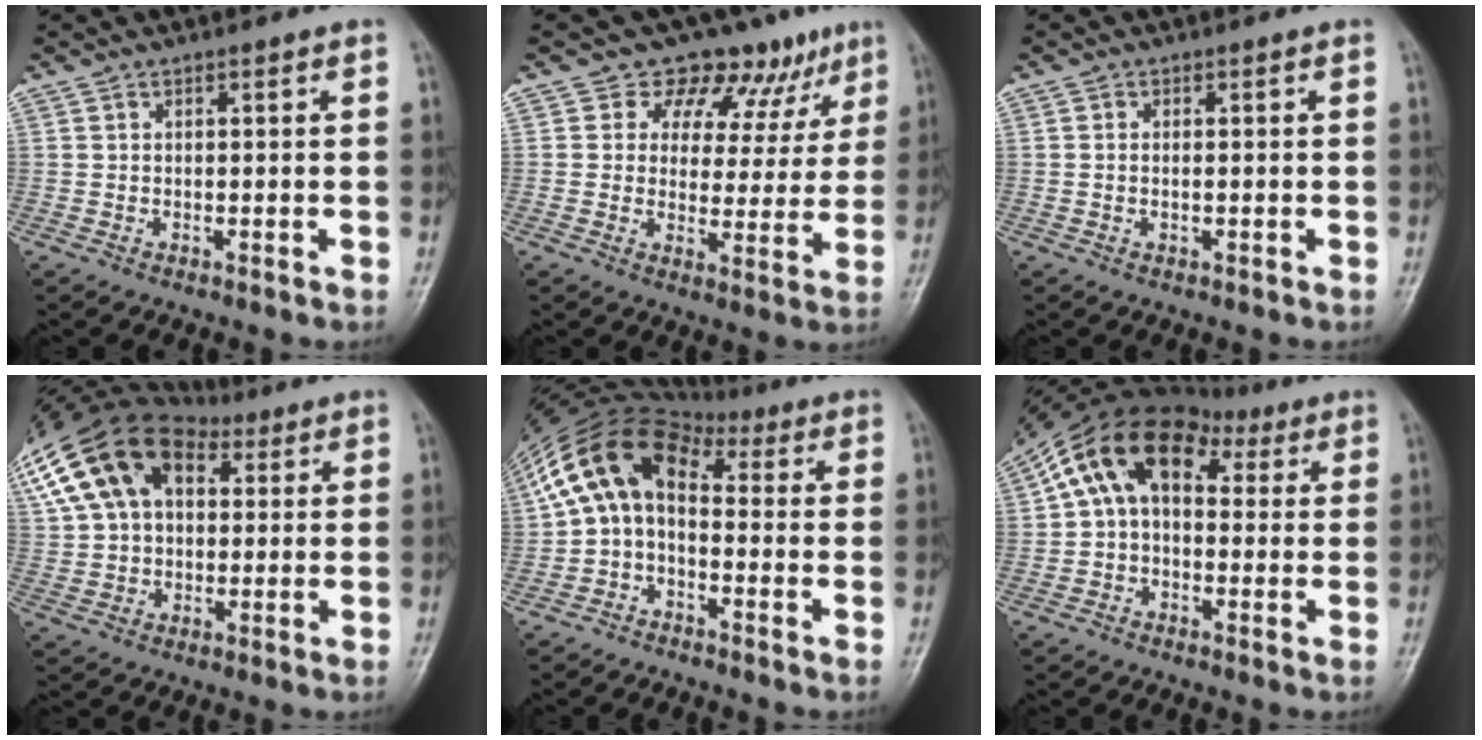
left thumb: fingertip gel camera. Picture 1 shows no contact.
{"total": 10.9, "force": [7.6, 6.9, 3.7], "torque": [-0.005, -0.037, 0.090]}
{"total": 1.1, "force": [-0.1, 0.5, 1.0], "torque": [-0.025, 0.007, -0.001]}
{"total": 22.7, "force": [8.4, 14.6, 15.2], "torque": [-0.315, 0.049, 0.149]}
{"total": 12.4, "force": [0.9, 8.0, 9.4], "torque": [-0.170, 0.053, -0.001]}
{"total": 13.6, "force": [3.5, 9.0, 9.6], "torque": [-0.150, 0.046, 0.048]}